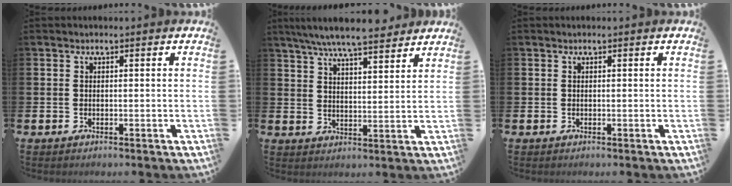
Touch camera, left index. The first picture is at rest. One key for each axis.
{"total": 7.4, "fx": 6.9, "fy": 0.9, "fz": 2.5, "tx": -0.065, "ty": -0.028, "tz": 0.123}
{"total": 0.0}